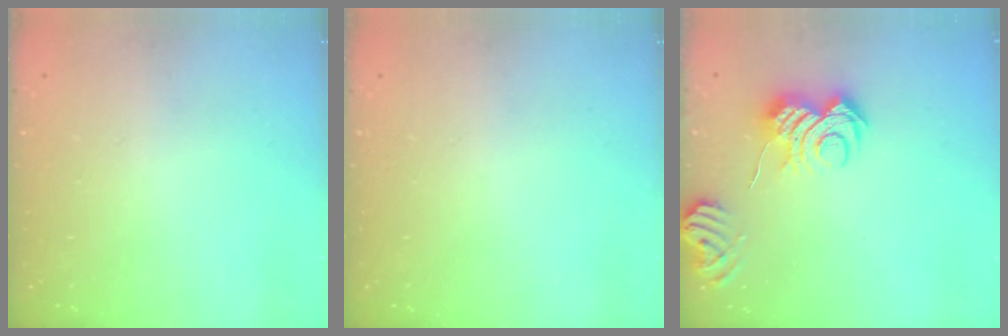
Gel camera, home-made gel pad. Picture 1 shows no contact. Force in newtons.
{"total": 0.0}
{"total": 8.5, "press": 8.5, "slide": 1.0}